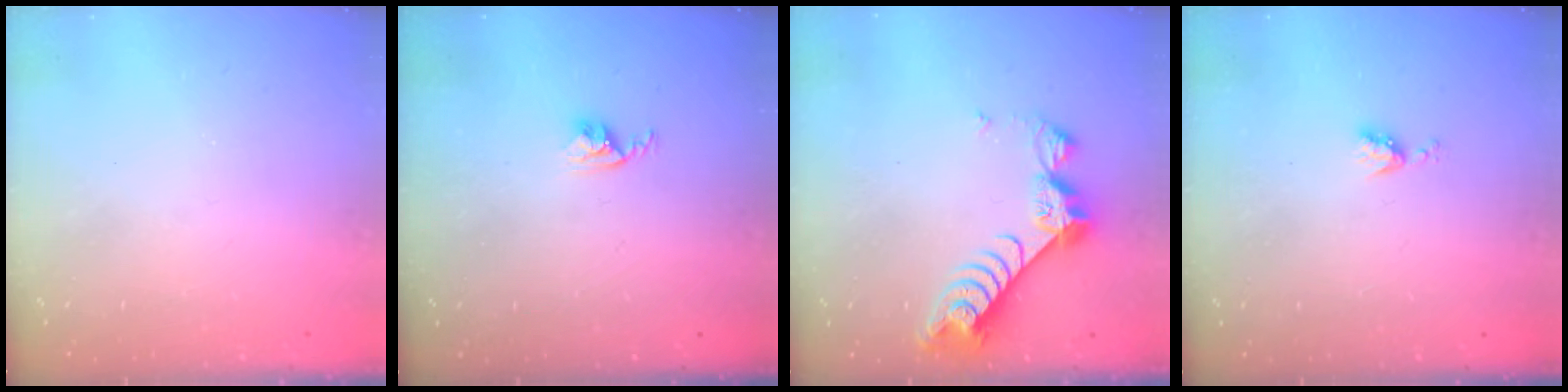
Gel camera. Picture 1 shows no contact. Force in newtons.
{"total": 2.9, "press": 2.9, "slide": 0.4}
{"total": 9.4, "press": 9.4, "slide": 0.9}
{"total": 4.3, "press": 4.3, "slide": 0.5}